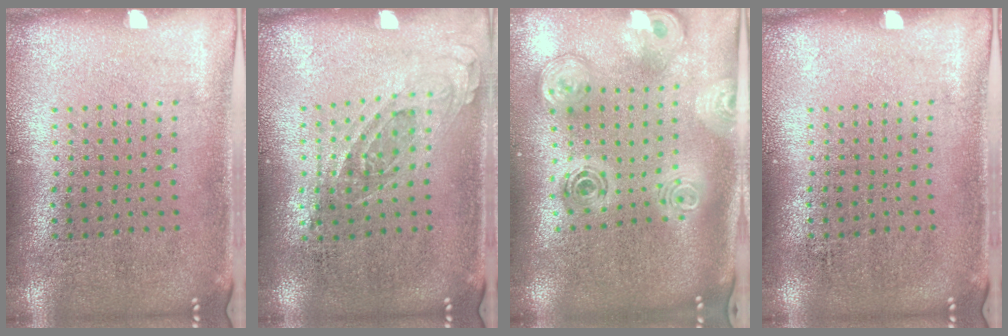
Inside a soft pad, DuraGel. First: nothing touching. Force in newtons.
{"total": 0.8, "press": 0.8, "slide": 0.3}
{"total": 2.8, "press": 1.9, "slide": 2.0}
{"total": 0.0}